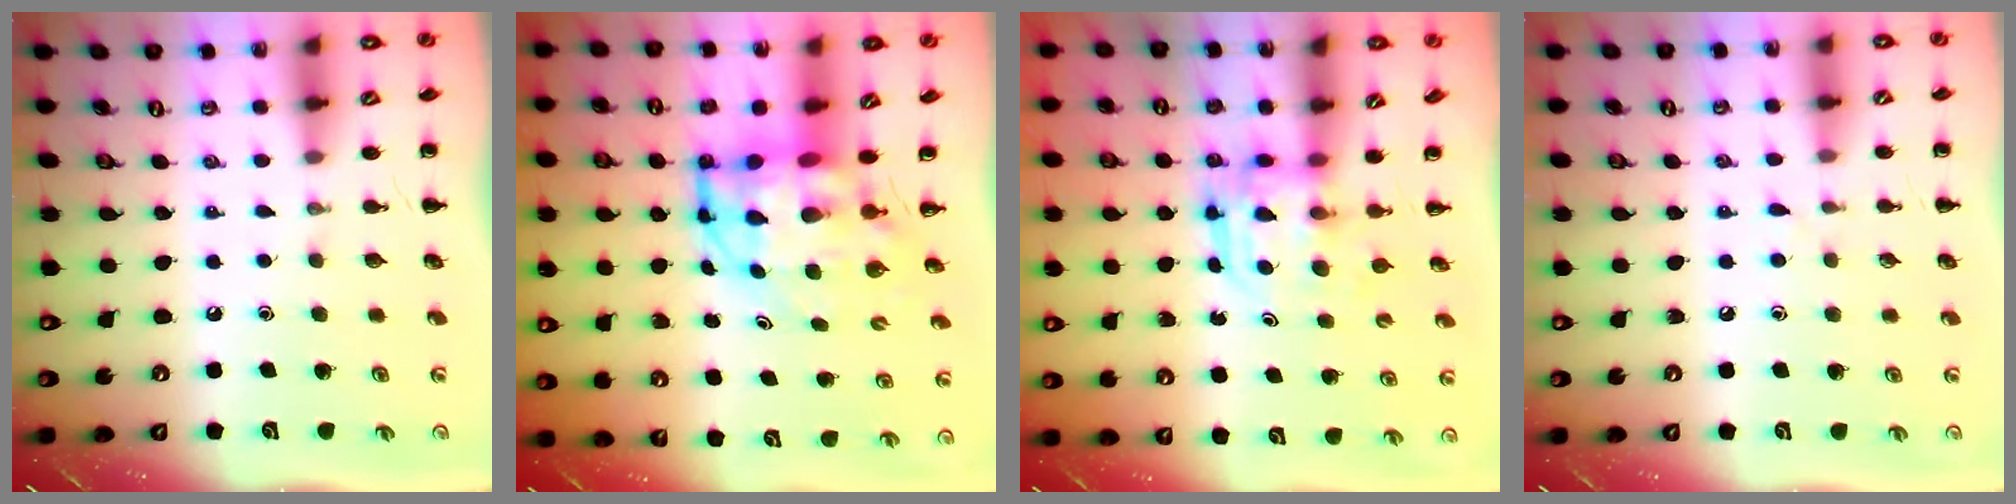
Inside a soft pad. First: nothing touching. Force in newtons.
{"total": 7.1, "press": 6.8, "slide": 1.9}
{"total": 3.0, "press": 3.0, "slide": 0.2}
{"total": 3.1, "press": 2.8, "slide": 1.3}